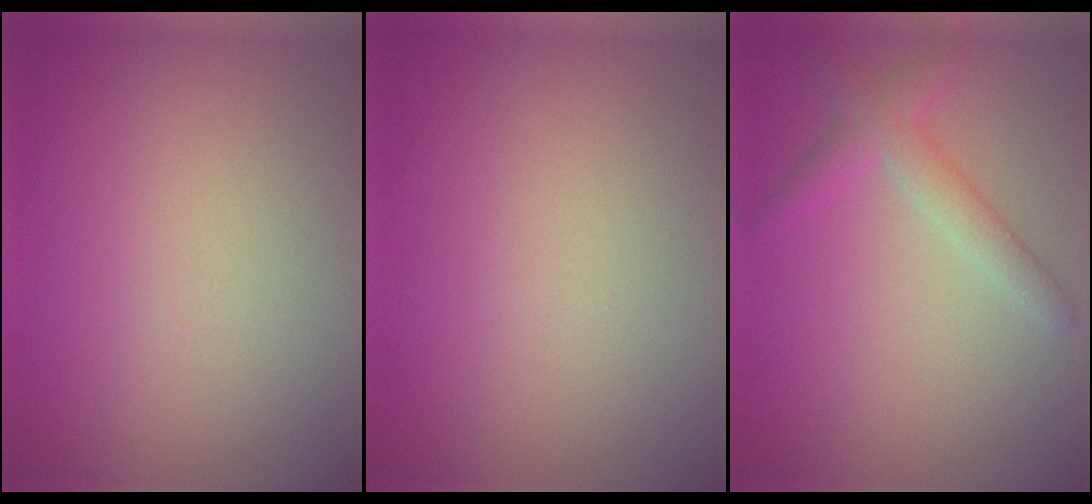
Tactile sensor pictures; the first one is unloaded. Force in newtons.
{"total": 0.0}
{"total": 2.7, "press": 2.7, "slide": 0.1}